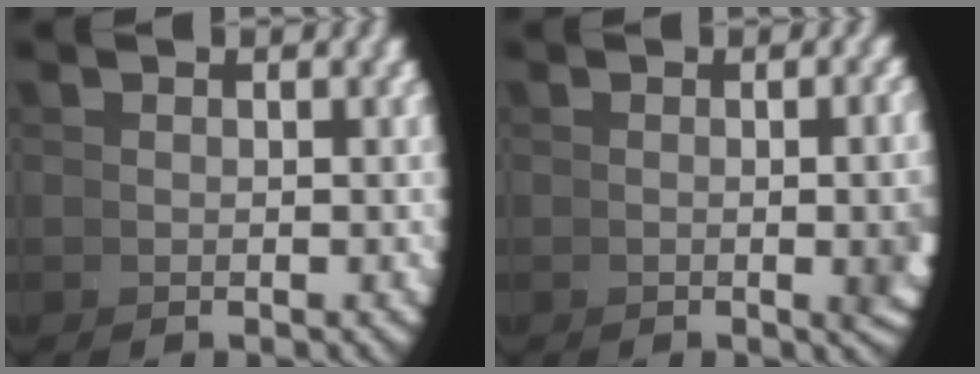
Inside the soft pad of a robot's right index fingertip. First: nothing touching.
{"total": 4.4, "force": [-0.2, 1.5, 4.1], "torque": [-0.037, 0.013, -0.012]}